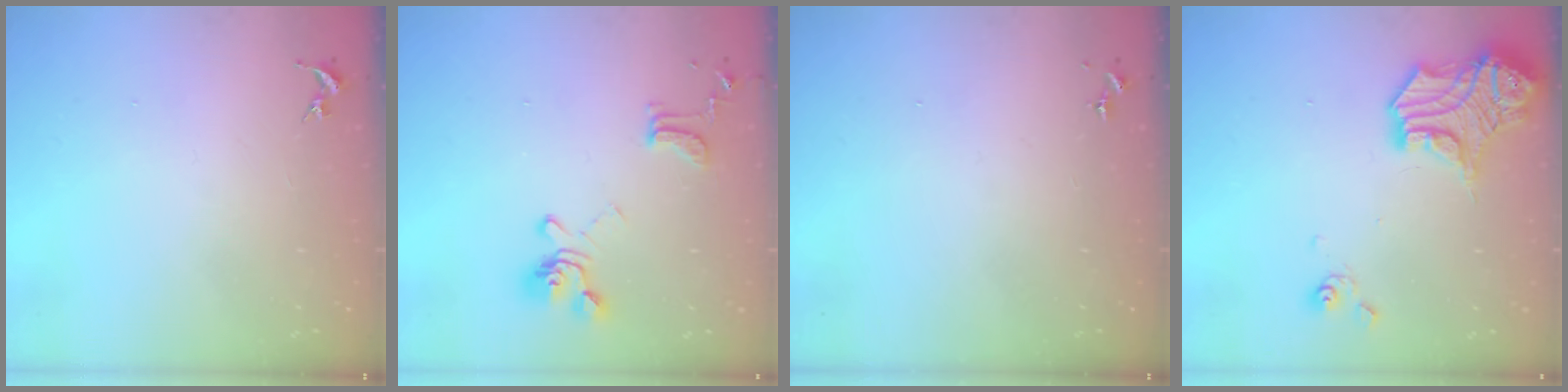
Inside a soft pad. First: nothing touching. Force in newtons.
{"total": 14.3, "press": 14.3, "slide": 1.3}
{"total": 0.0}
{"total": 17.0, "press": 16.9, "slide": 1.4}